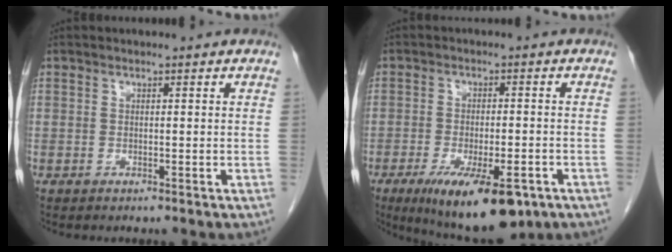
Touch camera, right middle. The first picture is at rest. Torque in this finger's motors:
{"motor_torque": [1.54, -0.59, 0.38, 0.18]}